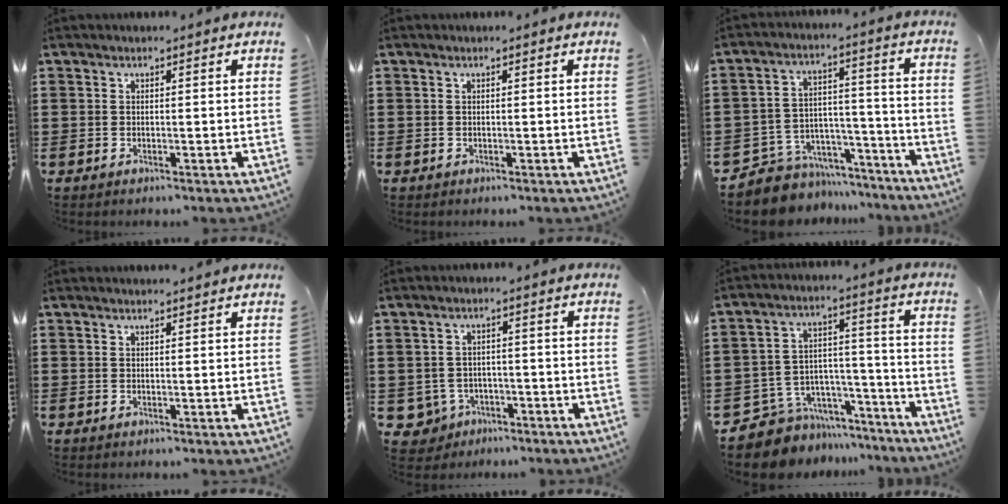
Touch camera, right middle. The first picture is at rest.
{"total": 0.0}
{"total": 7.1, "force": [-6.5, 2.7, 0.0], "torque": [-0.006, 0.012, -0.129]}
{"total": 0.8, "force": [0.8, -0.1, 0.1], "torque": [0.005, -0.005, 0.013]}
{"total": 3.1, "force": [-2.1, 2.1, 0.9], "torque": [-0.047, -0.007, -0.051]}
{"total": 7.5, "force": [-6.5, 3.7, 0.6], "torque": [-0.024, 0.011, -0.125]}